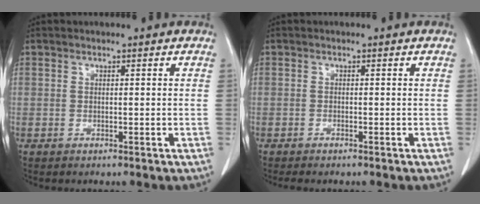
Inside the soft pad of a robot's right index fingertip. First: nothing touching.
{"total": 1.8, "force": [-1.6, 0.1, 0.8], "torque": [-0.012, -0.002, -0.020]}